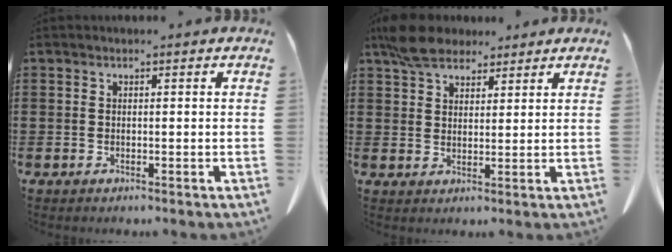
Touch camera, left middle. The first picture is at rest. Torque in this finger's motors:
{"motor_torque": [0.22, 0.03, 0.17, 0.10]}